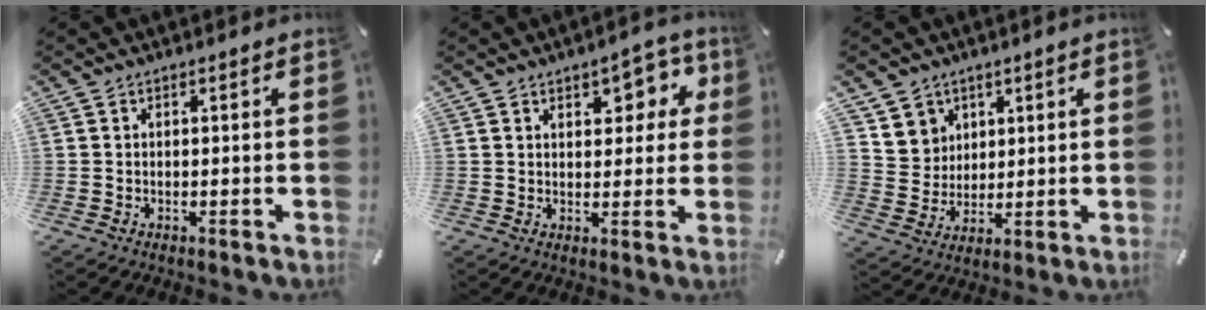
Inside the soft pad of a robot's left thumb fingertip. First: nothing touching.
{"total": 7.2, "force": [3.5, 4.5, 4.4], "torque": [-0.034, -0.015, 0.051]}
{"total": 7.4, "force": [3.9, 6.3, -0.1], "torque": [-0.006, -0.025, 0.074]}